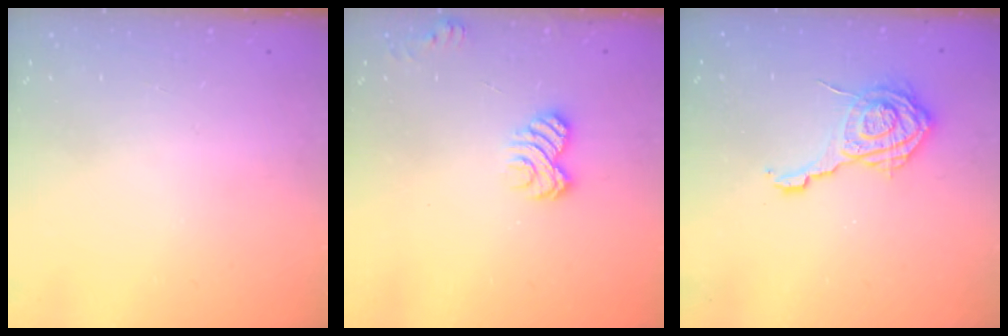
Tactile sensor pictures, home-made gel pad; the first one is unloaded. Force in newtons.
{"total": 6.0, "press": 5.8, "slide": 1.3}
{"total": 12.2, "press": 12.2, "slide": 0.6}